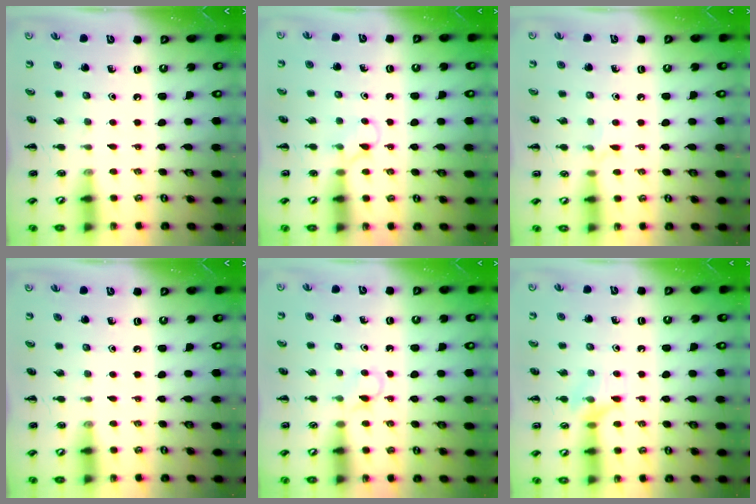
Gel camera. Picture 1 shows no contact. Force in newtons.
{"total": 3.3, "press": 3.2, "slide": 0.9}
{"total": 4.1, "press": 3.9, "slide": 1.3}
{"total": 0.0}
{"total": 2.8, "press": 2.7, "slide": 0.8}
{"total": 8.2, "press": 8.1, "slide": 0.9}